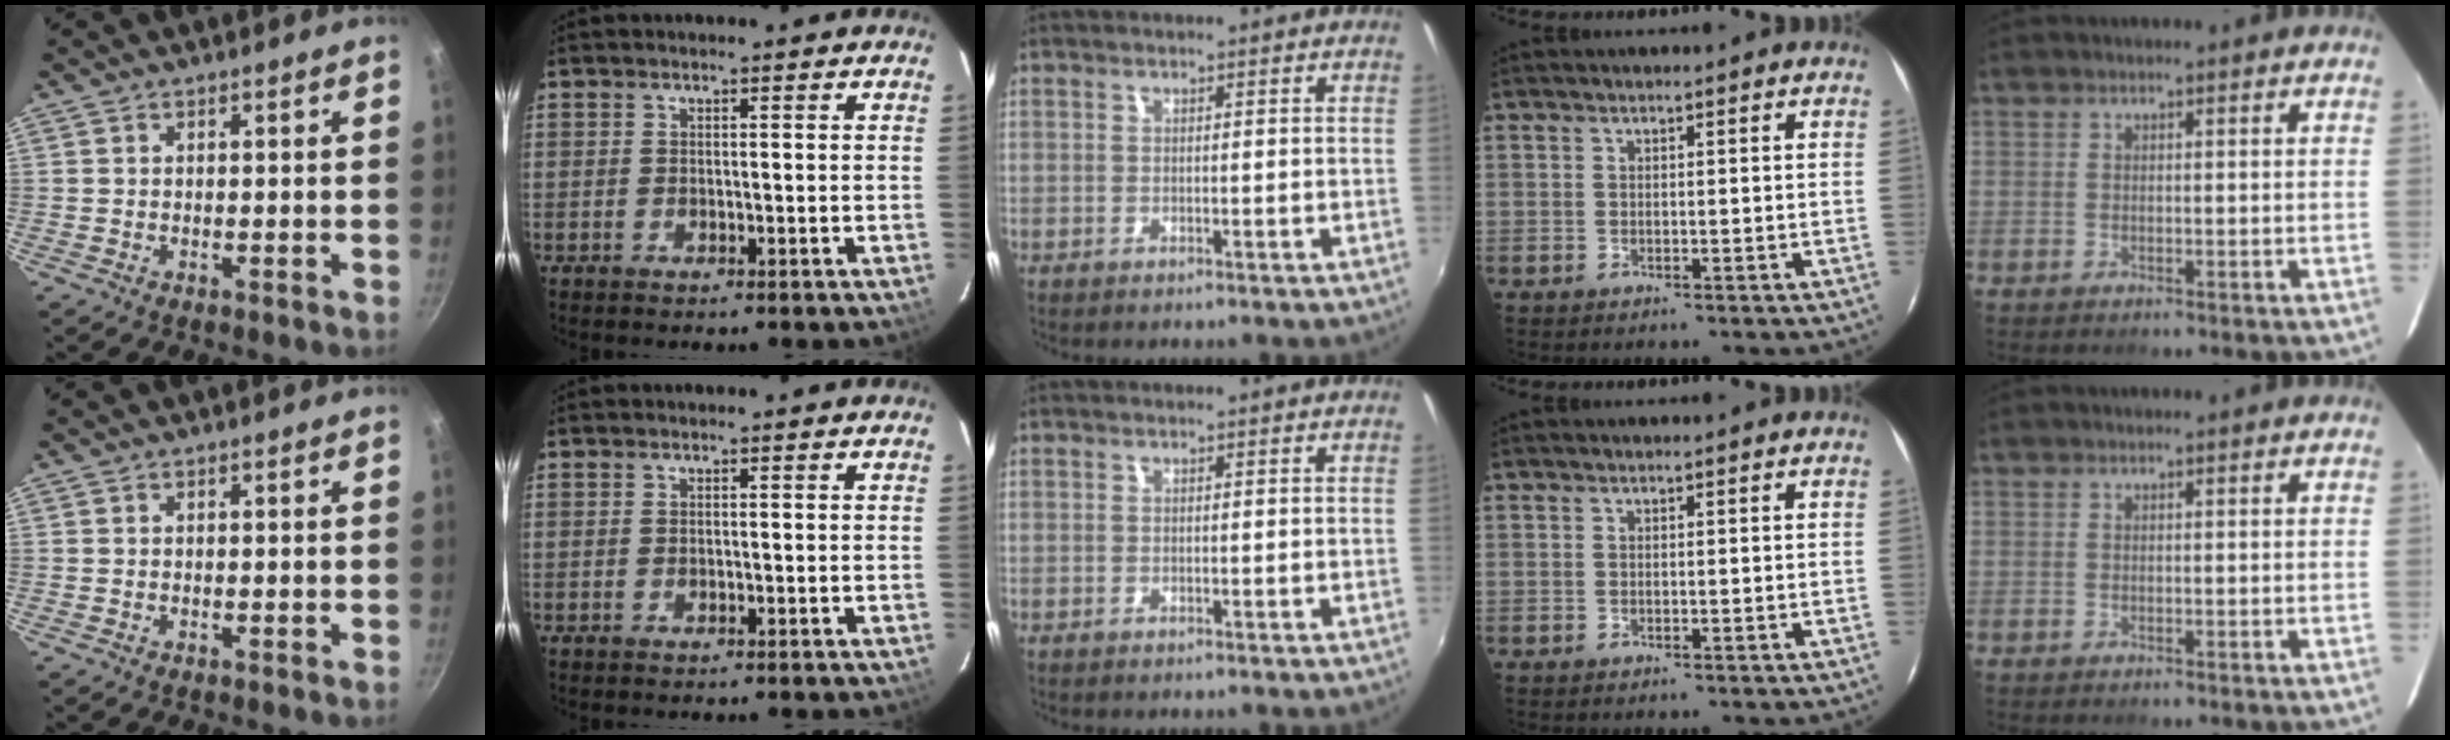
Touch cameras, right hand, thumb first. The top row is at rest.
{}